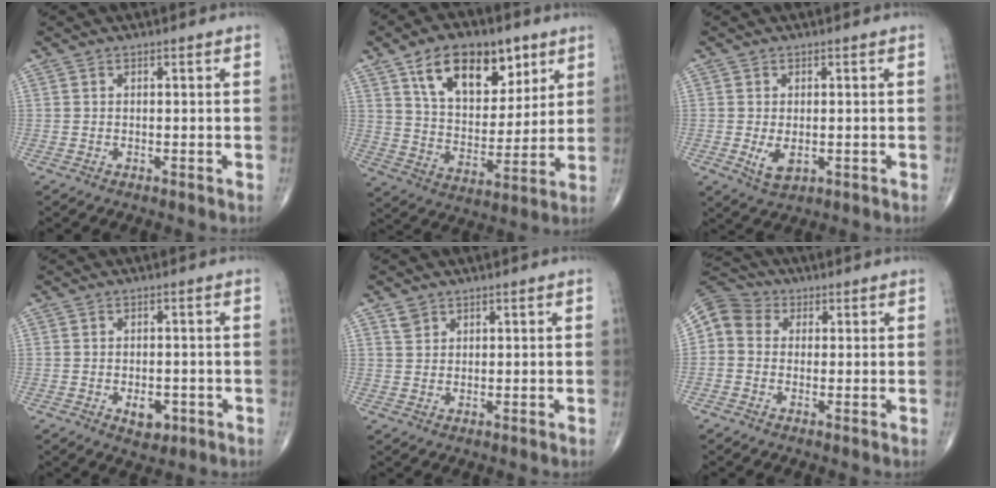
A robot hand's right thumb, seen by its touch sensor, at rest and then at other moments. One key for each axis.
{"total": 17.8, "fx": 9.2, "fy": 10.2, "fz": 11.3, "tx": -0.136, "ty": -0.038, "tz": 0.161}
{"total": 3.8, "fx": -0.6, "fy": 2.2, "fz": 3.1, "tx": -0.053, "ty": -0.009, "tz": -0.004}
{"total": 3.9, "fx": -1.4, "fy": 2.4, "fz": 2.7, "tx": -0.028, "ty": 0.001, "tz": -0.015}
{"total": 2.1, "fx": 1.3, "fy": 1.5, "fz": 0.5, "tx": 0.001, "ty": -0.003, "tz": 0.023}
{"total": 6.8, "fx": 0.7, "fy": 6.0, "fz": 3.0, "tx": -0.043, "ty": 0.016, "tz": -0.002}